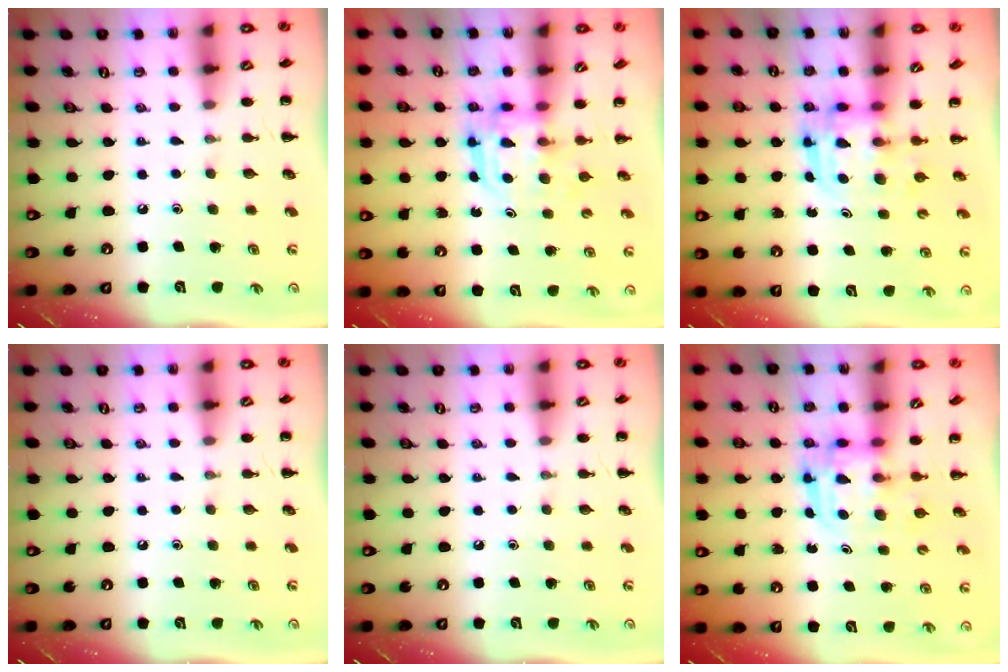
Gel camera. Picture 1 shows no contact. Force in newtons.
{"total": 3.2, "press": 3.2, "slide": 0.2}
{"total": 3.0, "press": 3.0, "slide": 0.3}
{"total": 0.0}
{"total": 0.0}
{"total": 3.1, "press": 3.1, "slide": 0.3}